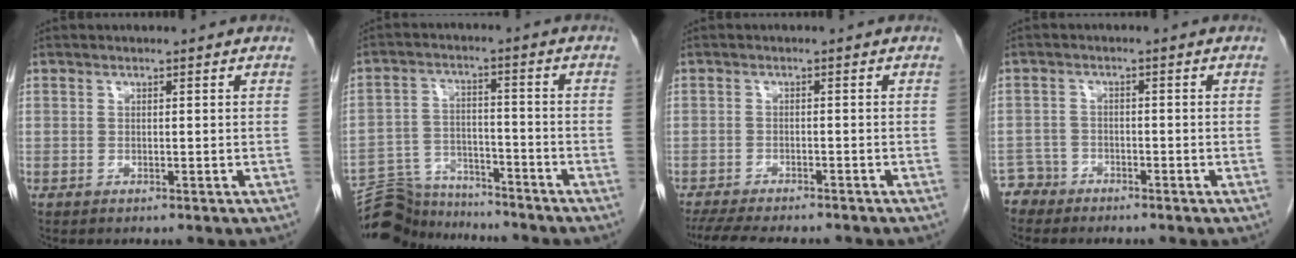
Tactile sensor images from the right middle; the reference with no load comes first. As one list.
[{"total": 10.6, "force": [-10.3, 2.5, 0.2], "torque": [-0.006, 0.027, -0.173]}, {"total": 11.7, "force": [-10.2, 2.4, 5.2], "torque": [-0.089, -0.014, -0.142]}, {"total": 2.9, "force": [-2.4, 1.2, -1.0], "torque": [0.019, 0.003, -0.049]}]